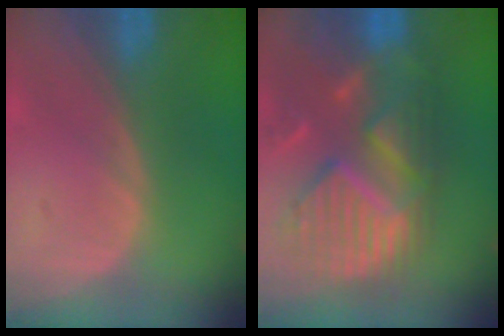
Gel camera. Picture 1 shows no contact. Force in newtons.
{"total": 12.6, "press": 10.7, "slide": 6.8}